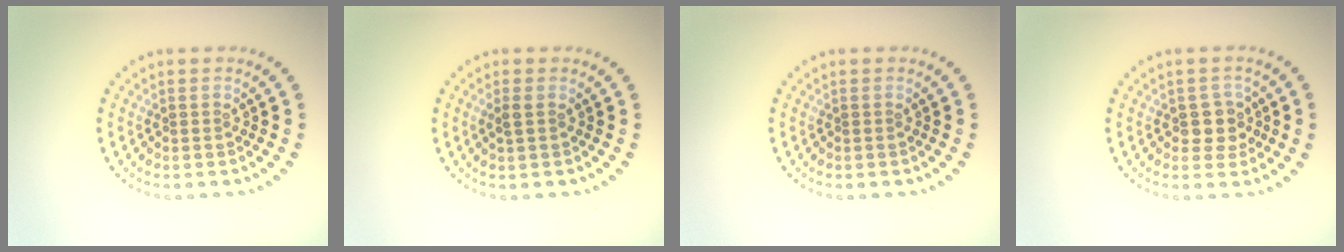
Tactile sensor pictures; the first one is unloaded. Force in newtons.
{"total": 0.8, "press": 0.8, "slide": 0.2}
{"total": 0.0}
{"total": 2.4, "press": 2.1, "slide": 1.1}